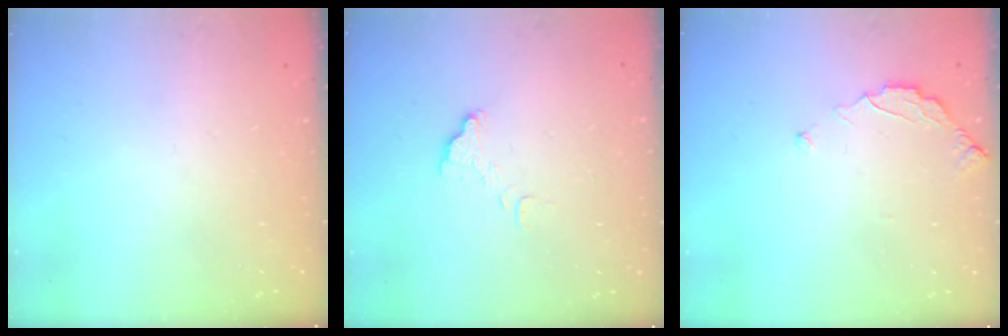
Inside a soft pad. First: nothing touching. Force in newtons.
{"total": 5.2, "press": 5.2, "slide": 0.3}
{"total": 3.0, "press": 3.0, "slide": 0.3}